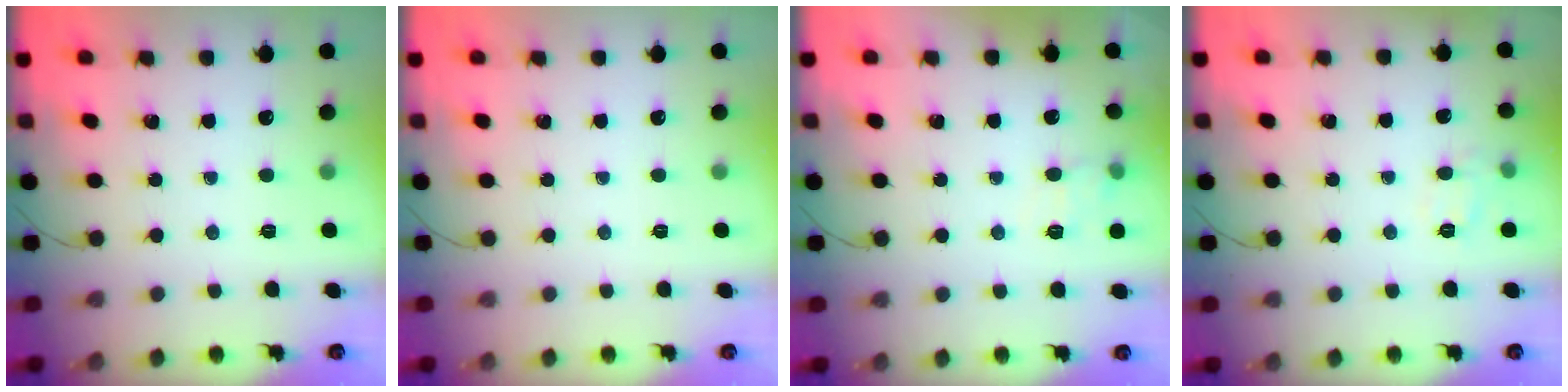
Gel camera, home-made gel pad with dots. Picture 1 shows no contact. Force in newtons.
{"total": 0.0}
{"total": 6.1, "press": 5.6, "slide": 2.3}
{"total": 7.3, "press": 7.2, "slide": 1.0}